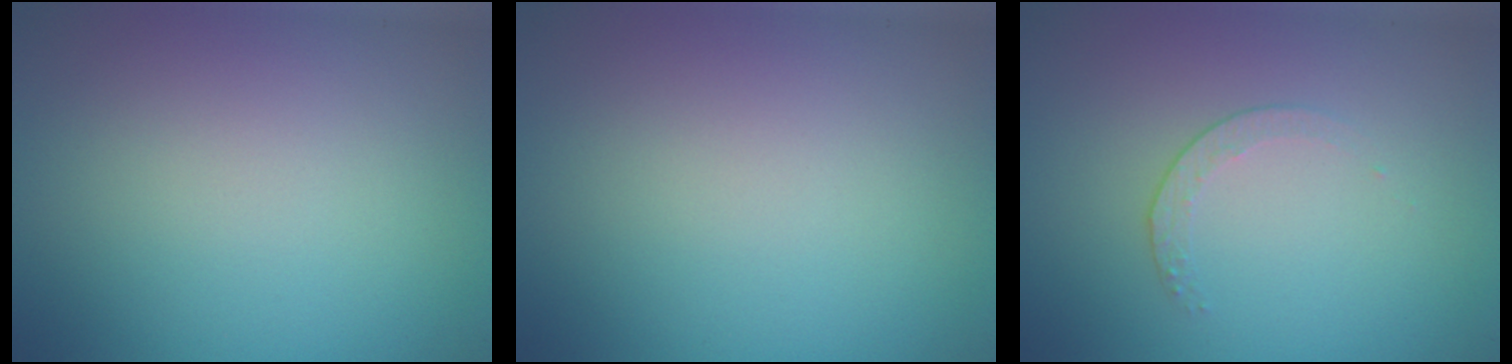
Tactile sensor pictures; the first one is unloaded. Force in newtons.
{"total": 0.0}
{"total": 1.4, "press": 0.7, "slide": 1.2}